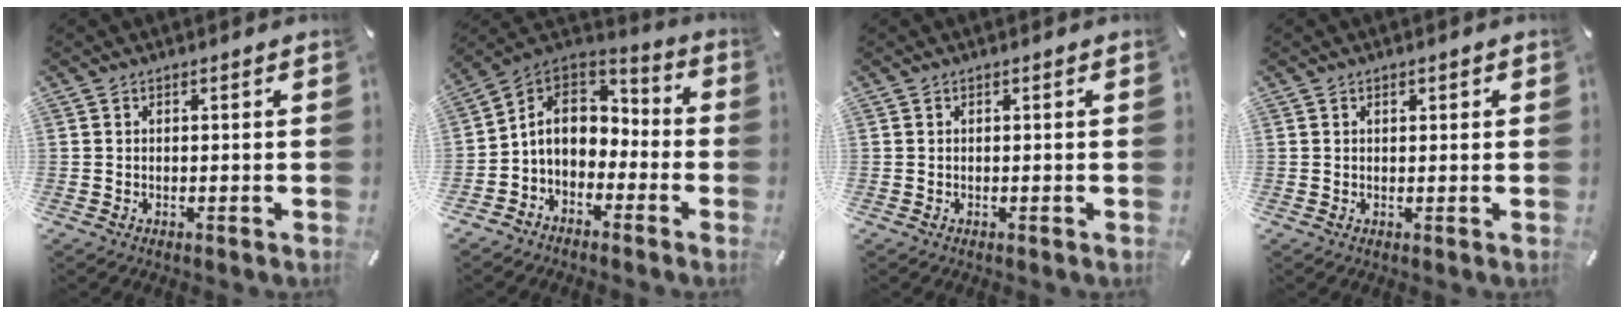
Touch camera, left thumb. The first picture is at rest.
{"total": 9.2, "force": [-1.6, 7.8, 4.6], "torque": [-0.104, 0.015, -0.026]}
{"total": 0.0}
{"total": 0.8, "force": [0.3, 0.5, 0.6], "torque": [-0.012, 0.004, 0.005]}